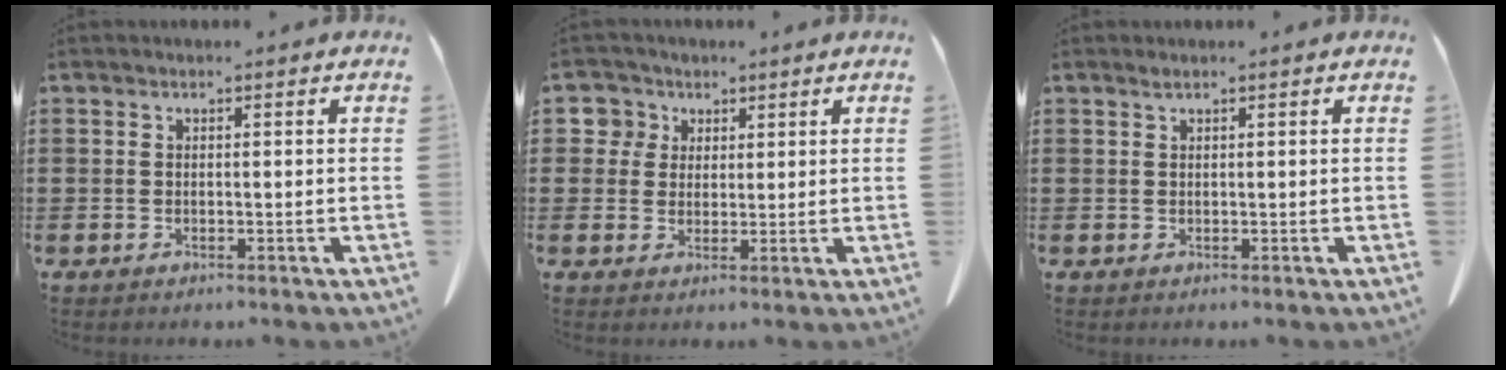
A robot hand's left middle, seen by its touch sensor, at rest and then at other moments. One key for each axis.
{"total": 4.5, "fx": 2.1, "fy": 3.9, "fz": 0.7, "tx": -0.029, "ty": 0.010, "tz": 0.036}
{"total": 0.6, "fx": 0.4, "fy": 0.0, "fz": 0.4, "tx": -0.009, "ty": -0.001, "tz": 0.008}